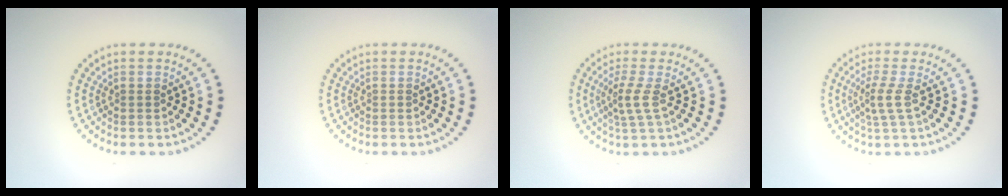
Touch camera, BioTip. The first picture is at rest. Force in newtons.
{"total": 0.0}
{"total": 2.1, "press": 1.5, "slide": 1.5}
{"total": 2.1, "press": 1.4, "slide": 1.6}